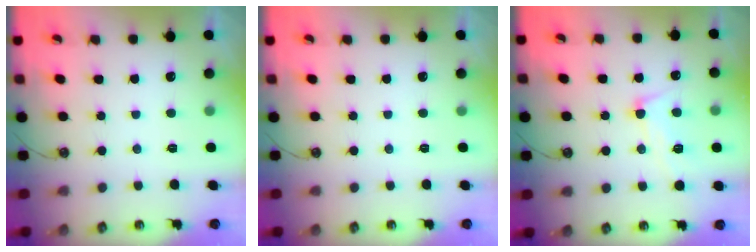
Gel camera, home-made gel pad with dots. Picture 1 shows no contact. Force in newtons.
{"total": 0.0}
{"total": 7.5, "press": 7.4, "slide": 1.1}